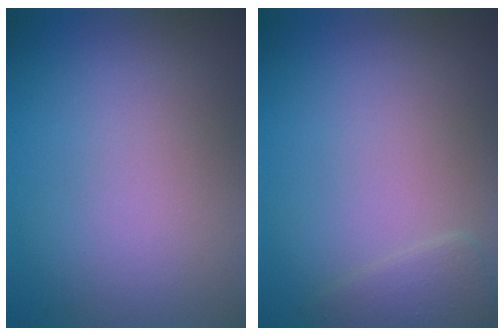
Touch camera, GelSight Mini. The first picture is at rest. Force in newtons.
{"total": 1.4, "press": 1.3, "slide": 0.1}